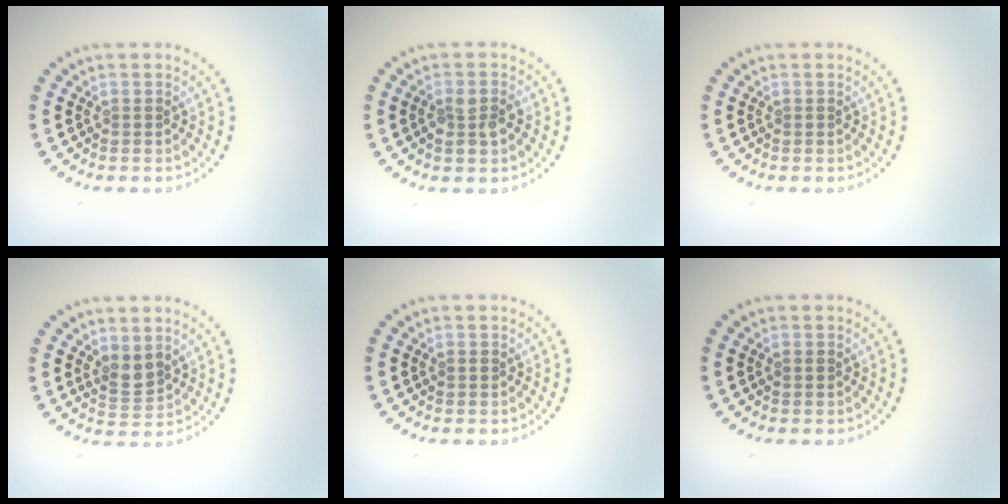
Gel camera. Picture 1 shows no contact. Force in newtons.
{"total": 2.4, "press": 2.4, "slide": 0.3}
{"total": 0.0}
{"total": 2.0, "press": 1.7, "slide": 1.2}
{"total": 0.7, "press": 0.7, "slide": 0.0}
{"total": 0.7, "press": 0.7, "slide": 0.0}